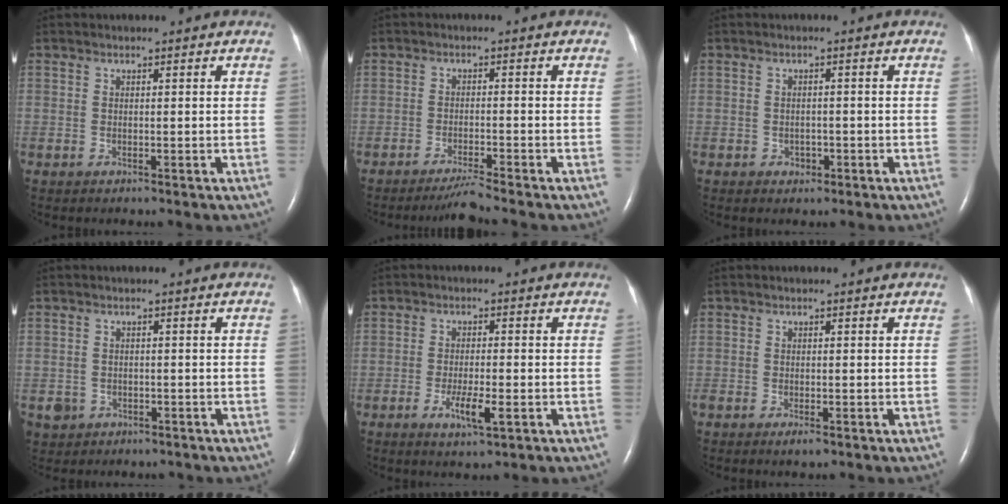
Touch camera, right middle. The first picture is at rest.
{"total": 3.2, "force": [-2.8, -1.2, 1.0], "torque": [-0.025, -0.015, -0.054]}
{"total": 1.4, "force": [-0.6, 1.1, 0.5], "torque": [-0.006, 0.004, -0.006]}
{"total": 3.2, "force": [-1.6, 2.8, 0.3], "torque": [-0.013, 0.007, -0.019]}
{"total": 4.8, "force": [-2.0, 1.7, 4.0], "torque": [-0.074, -0.002, -0.029]}
{"total": 1.6, "force": [-1.0, 0.5, 1.1], "torque": [-0.022, -0.003, -0.013]}